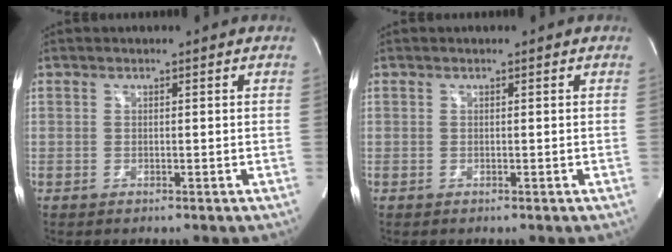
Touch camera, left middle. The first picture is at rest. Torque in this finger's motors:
{"motor_torque": [0.20, -0.13, -0.05, -0.01]}